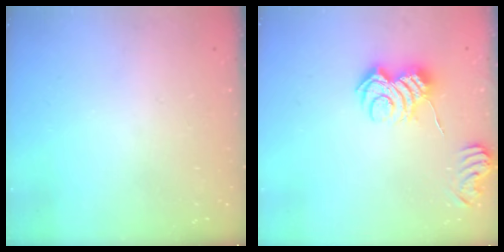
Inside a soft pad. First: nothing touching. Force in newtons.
{"total": 6.5, "press": 6.5, "slide": 0.4}